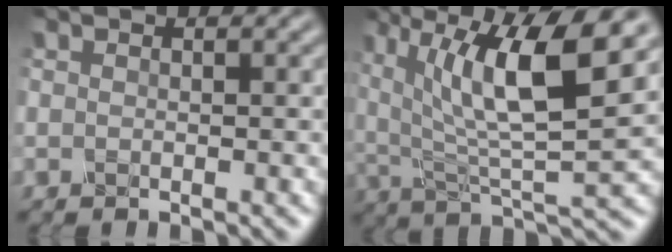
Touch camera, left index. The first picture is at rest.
{"total": 9.6, "force": [3.8, 3.1, 8.3], "torque": [-0.162, 0.000, 0.077]}